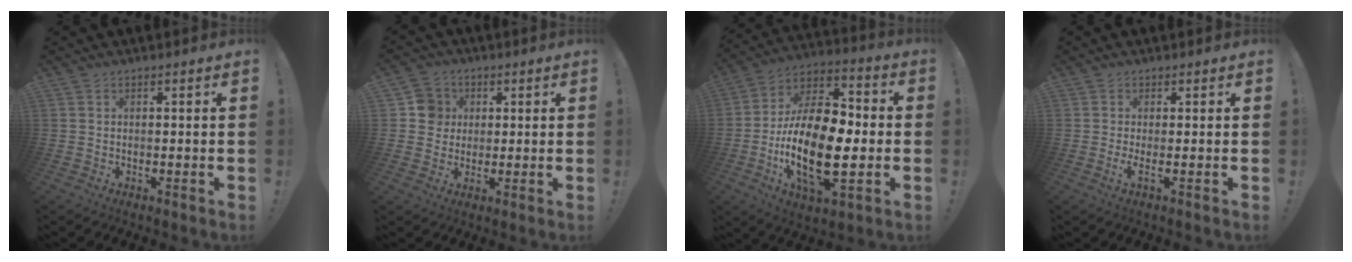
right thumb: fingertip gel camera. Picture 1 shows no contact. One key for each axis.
{"total": 7.4, "fx": 1.4, "fy": 7.1, "fz": 1.5, "tx": -0.014, "ty": -0.003, "tz": 0.029}
{"total": 23.4, "fx": -5.2, "fy": 11.6, "fz": 19.7, "tx": -0.388, "ty": 0.024, "tz": -0.086}
{"total": 2.2, "fx": 0.0, "fy": -0.4, "fz": 2.2, "tx": -0.035, "ty": -0.017, "tz": 0.000}